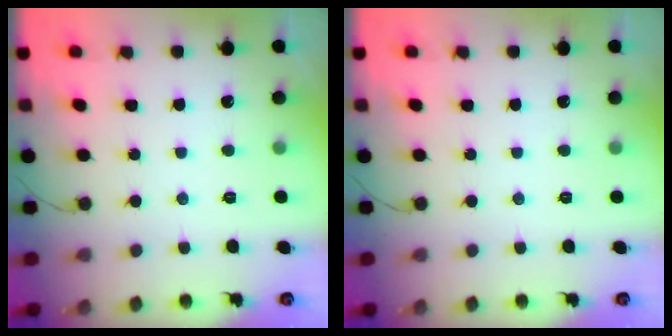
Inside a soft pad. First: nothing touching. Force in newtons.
{"total": 0.0}